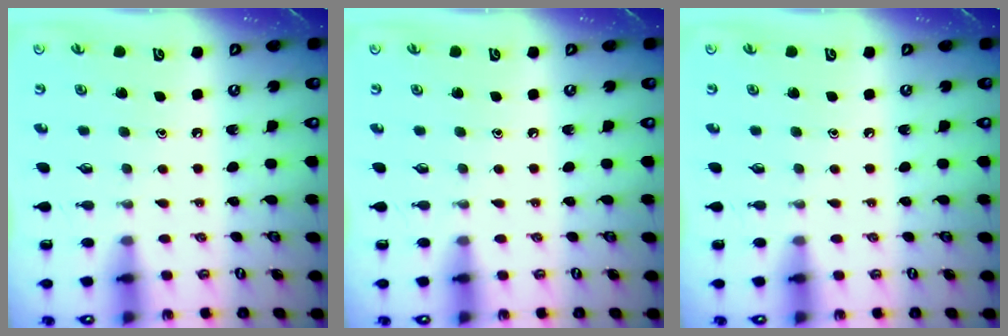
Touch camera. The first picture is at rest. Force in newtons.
{"total": 0.0}
{"total": 0.0}